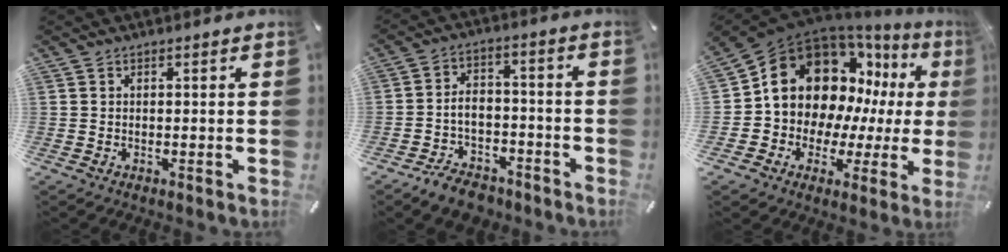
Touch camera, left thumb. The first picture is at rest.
{"total": 8.3, "force": [-5.3, 5.5, 3.3], "torque": [-0.058, 0.044, -0.095]}
{"total": 16.5, "force": [6.1, 13.2, 7.8], "torque": [-0.136, -0.061, 0.121]}